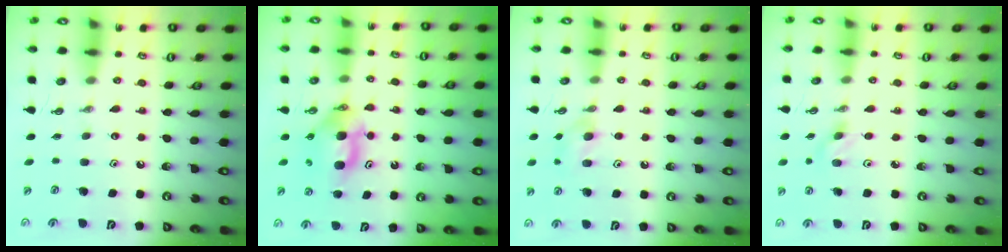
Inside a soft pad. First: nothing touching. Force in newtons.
{"total": 6.7, "press": 5.7, "slide": 3.5}
{"total": 7.7, "press": 7.6, "slide": 1.3}
{"total": 4.6, "press": 3.9, "slide": 2.3}